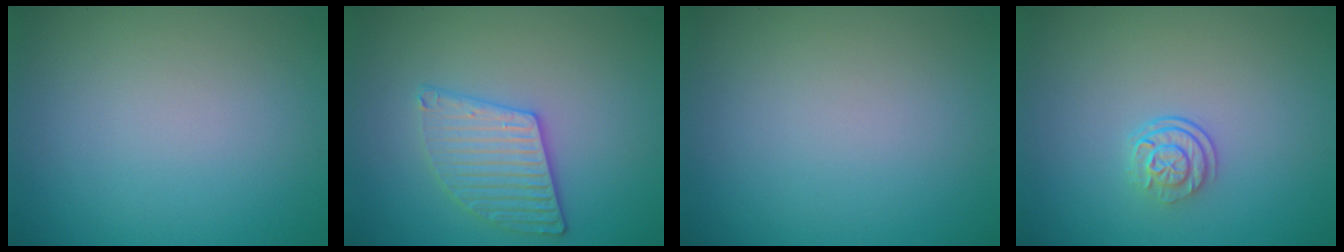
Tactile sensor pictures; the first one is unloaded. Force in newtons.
{"total": 3.2, "press": 3.1, "slide": 0.8}
{"total": 0.0}
{"total": 2.4, "press": 1.7, "slide": 1.6}